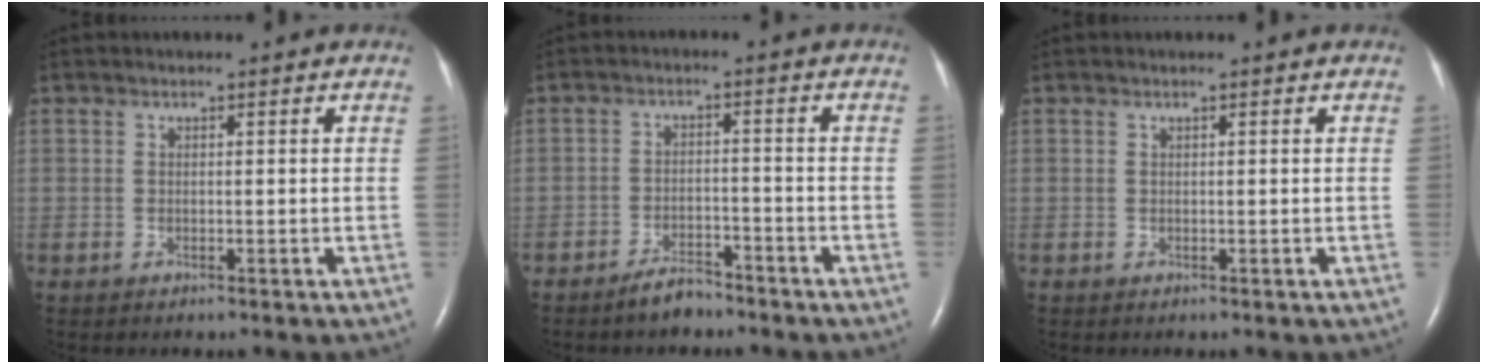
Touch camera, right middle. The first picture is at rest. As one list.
[{"total": 3.7, "force": [-3.3, 1.1, 1.3], "torque": [-0.030, 0.000, -0.056]}, {"total": 0.0}]